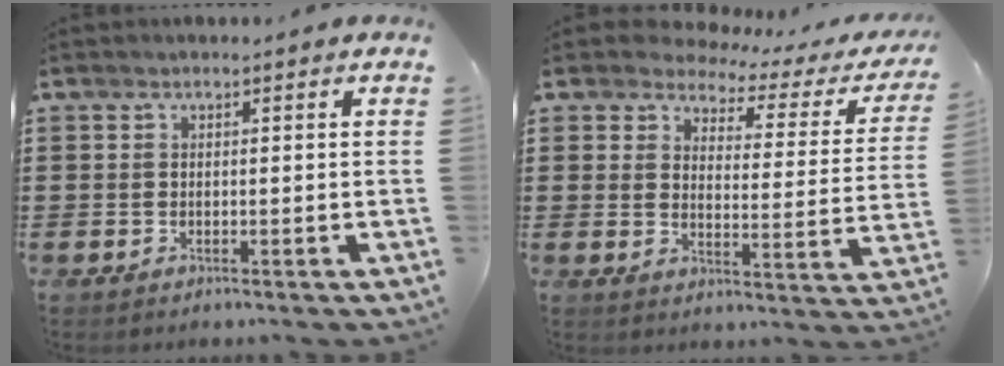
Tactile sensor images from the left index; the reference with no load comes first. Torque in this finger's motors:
{"motor_torque": [1.46, -0.68, 0.22, -0.01]}